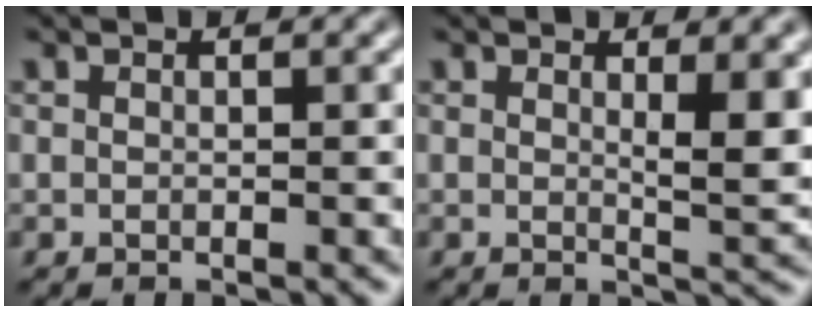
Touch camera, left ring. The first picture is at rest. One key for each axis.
{"total": 3.1, "fx": 1.0, "fy": 0.7, "fz": 2.9, "tx": -0.038, "ty": -0.009, "tz": 0.018}